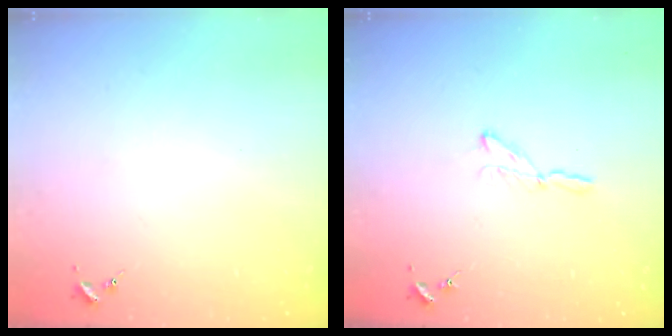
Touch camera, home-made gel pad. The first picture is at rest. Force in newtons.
{"total": 3.5, "press": 3.4, "slide": 0.4}